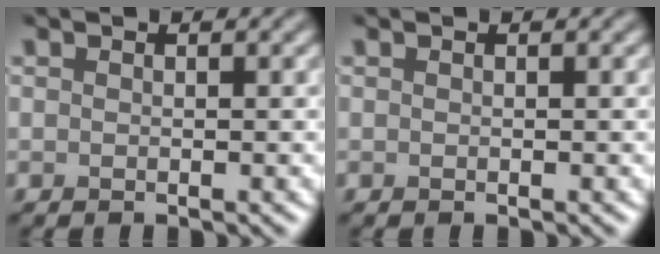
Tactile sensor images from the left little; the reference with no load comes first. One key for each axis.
{"total": 0.0}